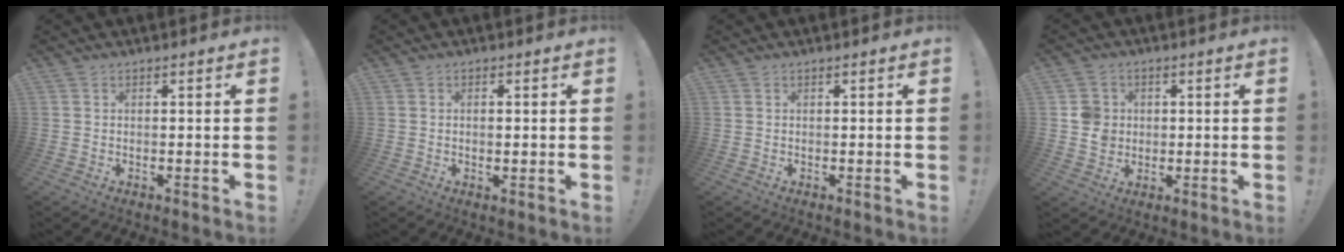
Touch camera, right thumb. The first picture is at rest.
{"total": 0.8, "force": [0.0, 0.3, 0.8], "torque": [-0.011, 0.000, -0.001]}
{"total": 0.0}
{"total": 6.8, "force": [0.6, 6.4, 2.2], "torque": [-0.026, 0.001, 0.014]}